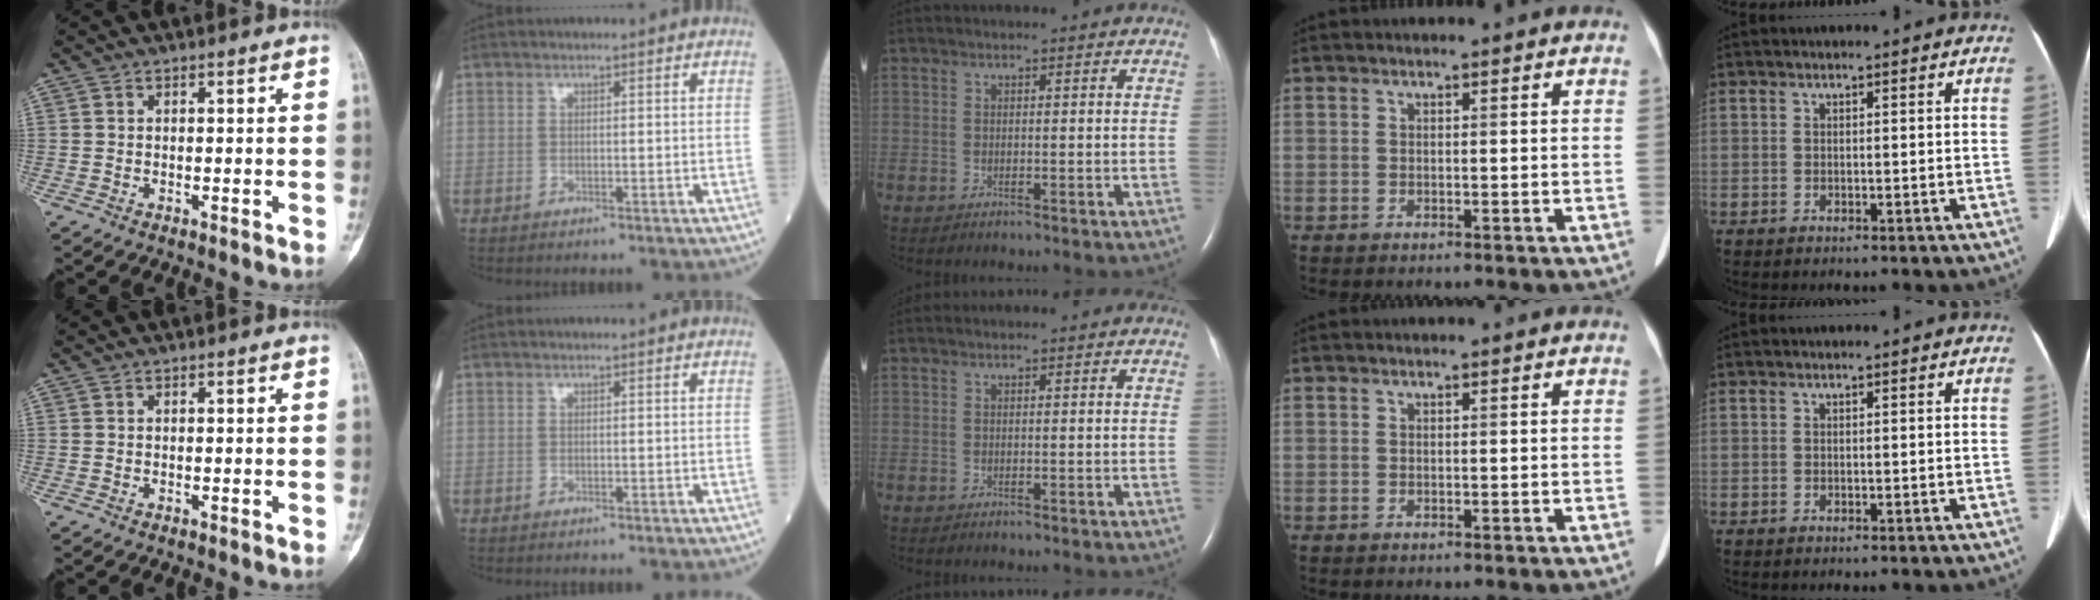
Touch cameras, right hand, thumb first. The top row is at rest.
{}